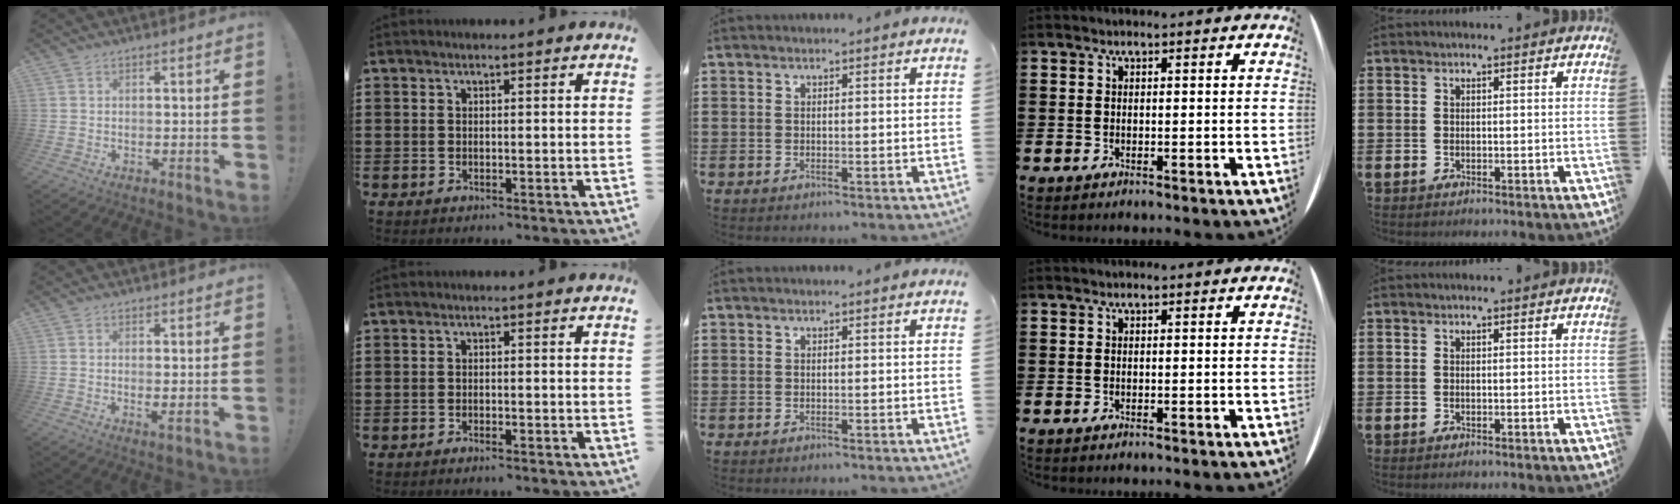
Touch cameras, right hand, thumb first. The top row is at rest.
{"thumb": {"total": 2.1, "force": [0.3, 0.2, 2.0], "torque": [-0.025, -0.007, 0.005]}, "index": {"total": 0.9, "force": [-0.8, -0.1, 0.3], "torque": [-0.007, -0.001, -0.017]}}